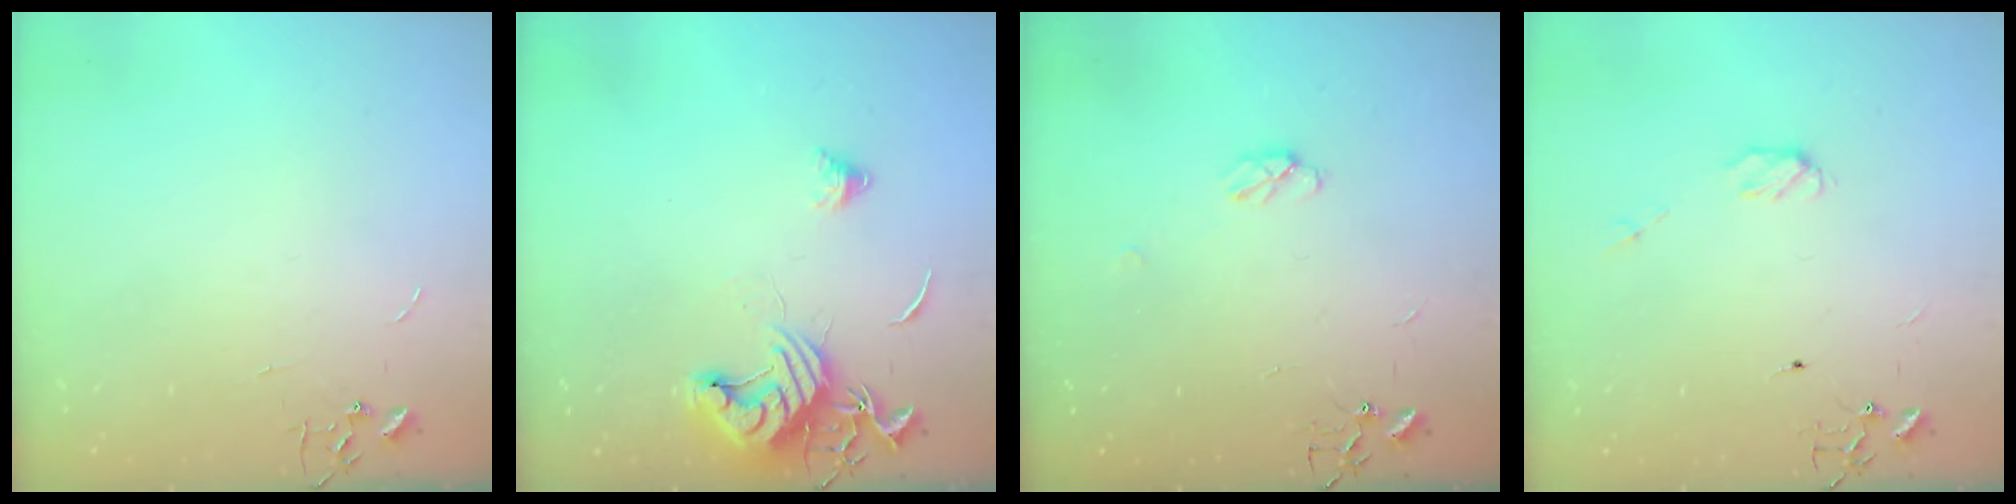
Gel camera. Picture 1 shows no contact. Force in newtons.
{"total": 13.8, "press": 13.7, "slide": 1.6}
{"total": 4.3, "press": 4.3, "slide": 0.6}
{"total": 3.7, "press": 3.7, "slide": 0.6}